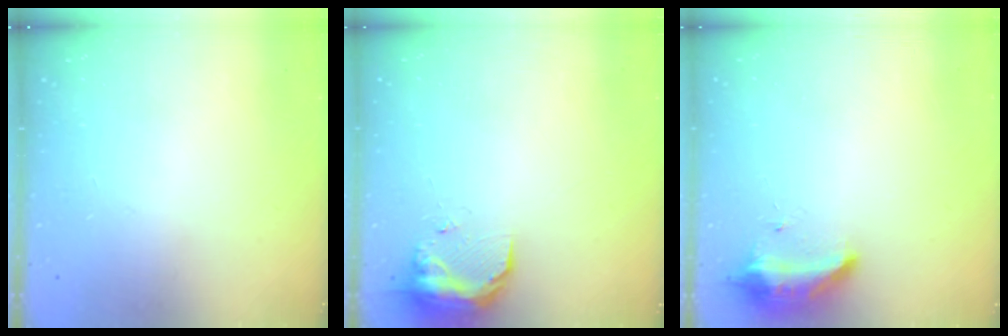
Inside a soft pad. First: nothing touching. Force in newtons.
{"total": 8.9, "press": 8.7, "slide": 1.5}
{"total": 8.2, "press": 8.2, "slide": 0.4}